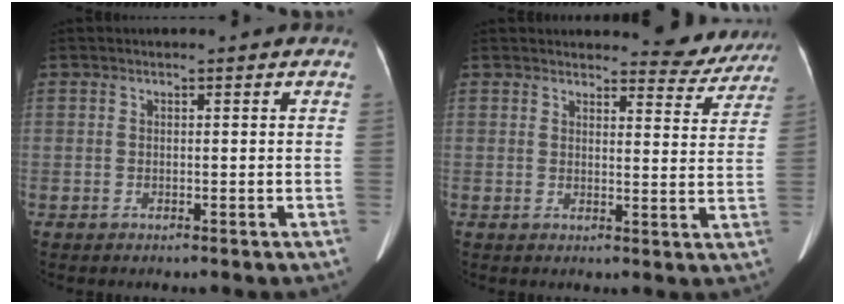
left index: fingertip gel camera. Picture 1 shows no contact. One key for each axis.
{"total": 7.3, "fx": 7.1, "fy": 1.6, "fz": 0.5, "tx": 0.011, "ty": -0.022, "tz": 0.070}